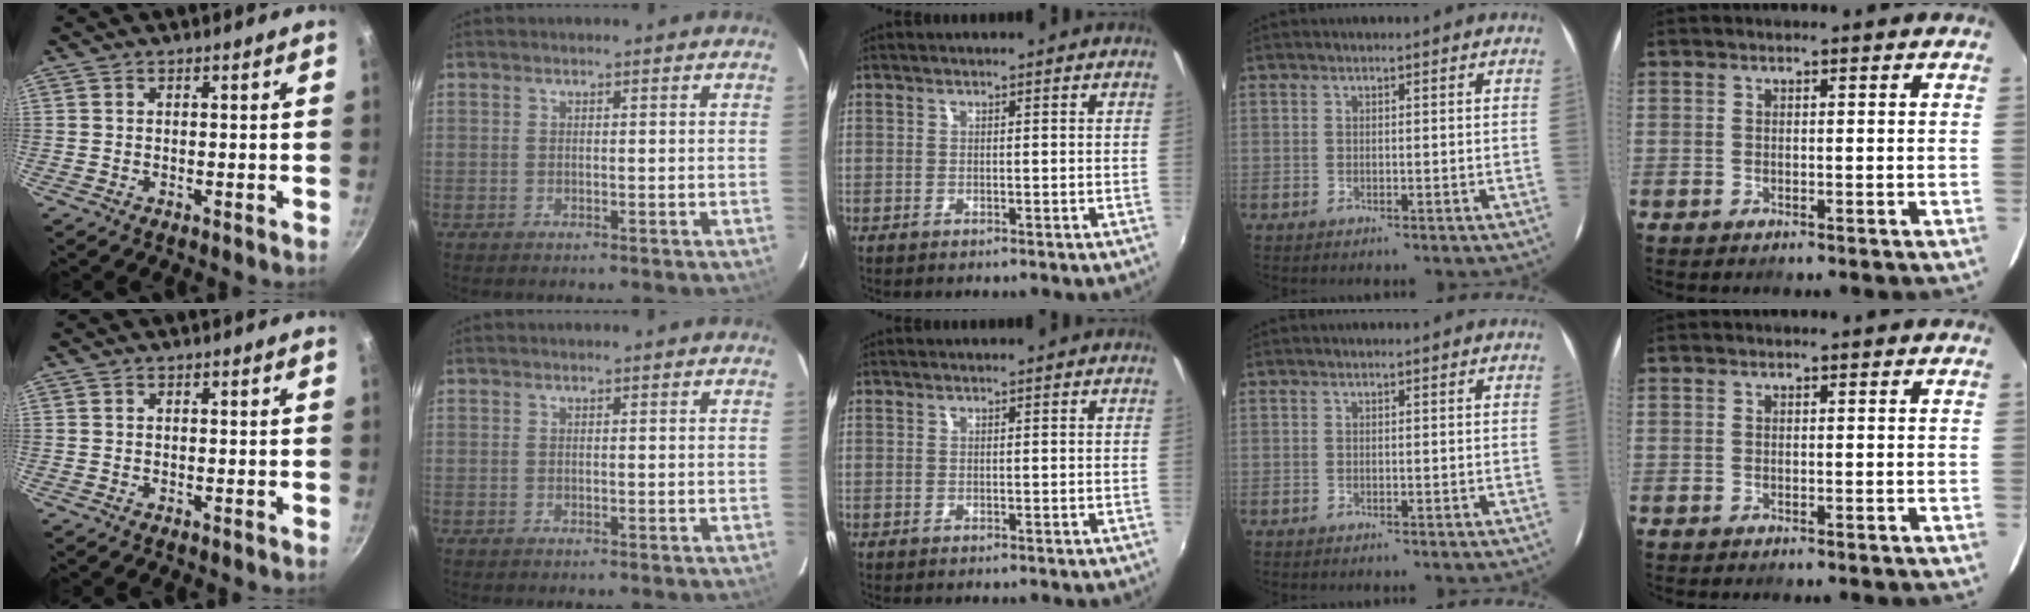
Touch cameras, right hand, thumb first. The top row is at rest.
{}